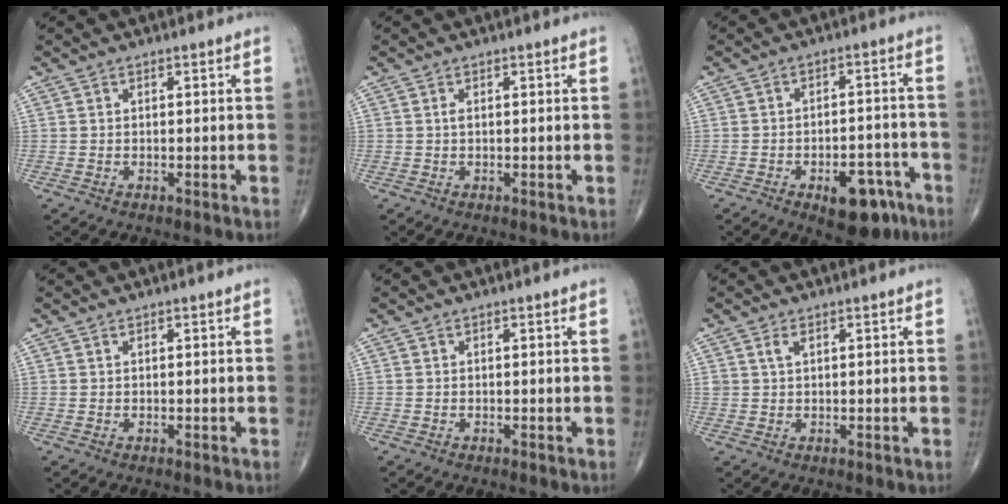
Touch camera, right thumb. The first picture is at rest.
{"total": 0.7, "force": [0.1, 0.3, 0.6], "torque": [-0.012, 0.003, 0.001]}
{"total": 10.5, "force": [-5.6, 5.3, 7.1], "torque": [-0.066, 0.035, -0.071]}
{"total": 0.0}
{"total": 0.0}
{"total": 1.7, "force": [0.8, 0.9, 1.2], "torque": [-0.025, 0.002, 0.018]}